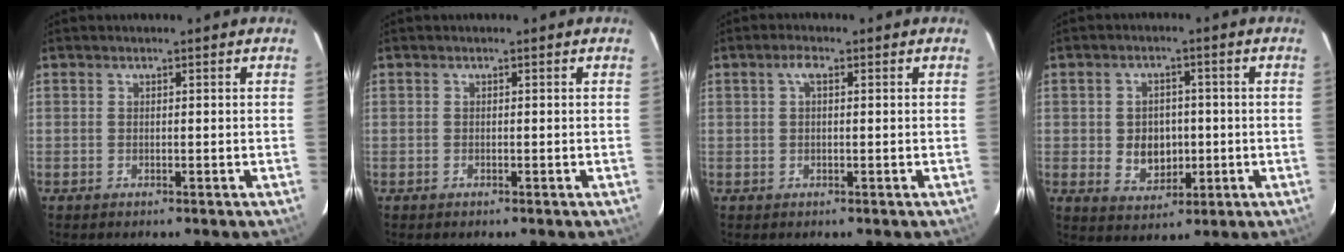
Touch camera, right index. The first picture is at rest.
{"total": 0.0}
{"total": 1.9, "force": [0.6, 0.7, 1.7], "torque": [-0.034, 0.009, 0.009]}
{"total": 6.7, "force": [-0.7, 5.4, 3.8], "torque": [-0.077, 0.004, 0.001]}